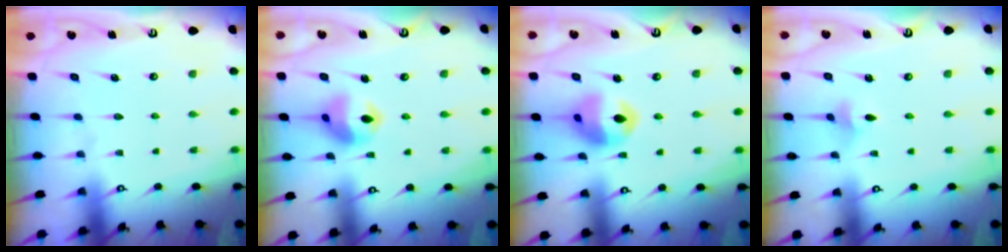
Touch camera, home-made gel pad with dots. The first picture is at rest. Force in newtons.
{"total": 10.8, "press": 10.7, "slide": 1.4}
{"total": 12.5, "press": 12.4, "slide": 1.5}
{"total": 2.7, "press": 2.6, "slide": 0.5}